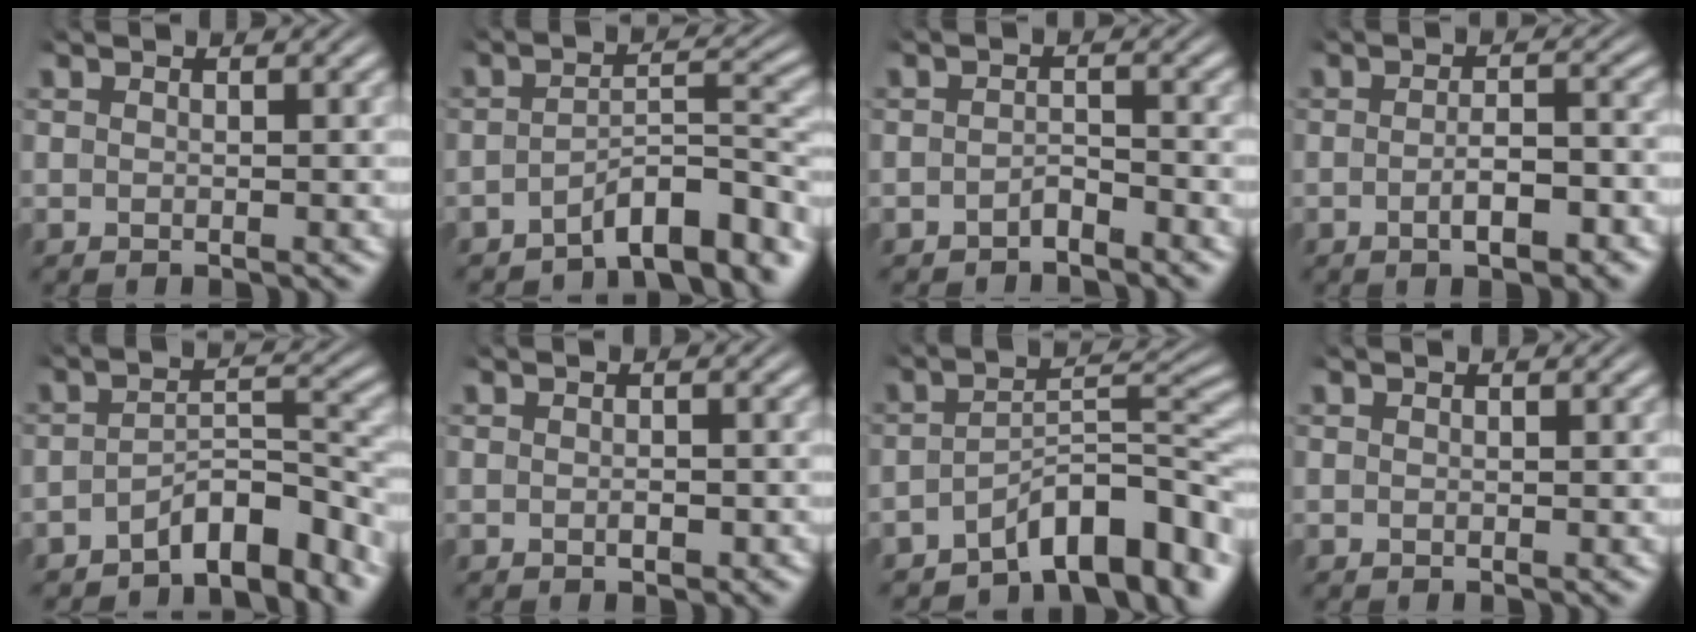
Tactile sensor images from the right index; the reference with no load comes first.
{"total": 6.0, "force": [-4.4, 1.2, 3.8], "torque": [-0.044, -0.009, -0.065]}
{"total": 1.7, "force": [-1.6, 0.3, 0.4], "torque": [-0.001, -0.005, -0.028]}
{"total": 3.3, "force": [-1.9, 0.9, 2.5], "torque": [-0.035, -0.006, -0.034]}
{"total": 5.3, "force": [-4.2, 1.2, 3.0], "torque": [-0.031, -0.005, -0.066]}
{"total": 0.9, "force": [-0.5, 0.4, 0.6], "torque": [-0.009, 0.001, -0.009]}
{"total": 7.0, "force": [-4.1, 2.2, 5.3], "torque": [-0.071, -0.014, -0.058]}
{"total": 0.0}